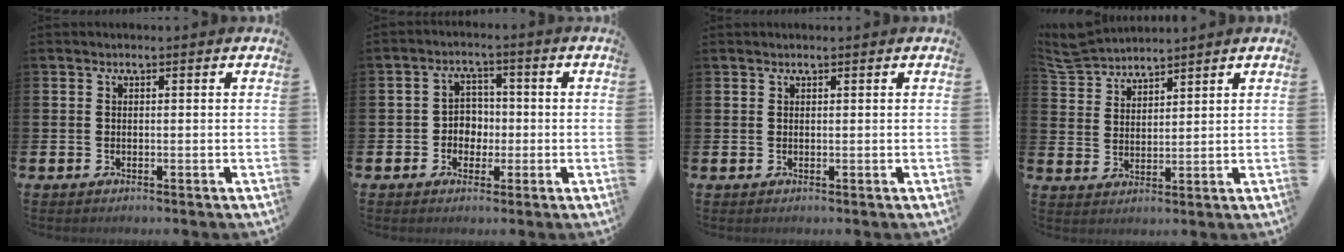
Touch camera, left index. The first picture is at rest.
{"total": 3.4, "force": [-0.6, 3.1, 1.3], "torque": [-0.027, 0.006, -0.021]}
{"total": 0.6, "force": [0.5, 0.1, 0.1], "torque": [-0.002, 0.000, 0.010]}
{"total": 4.9, "force": [4.9, 0.5, 0.1], "torque": [-0.027, -0.023, 0.092]}